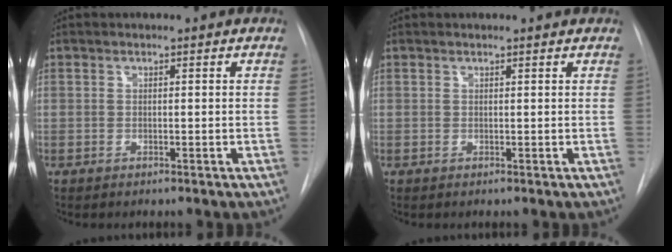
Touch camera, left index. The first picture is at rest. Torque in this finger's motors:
{"motor_torque": [0.17, -0.20, -0.19, 0.01]}